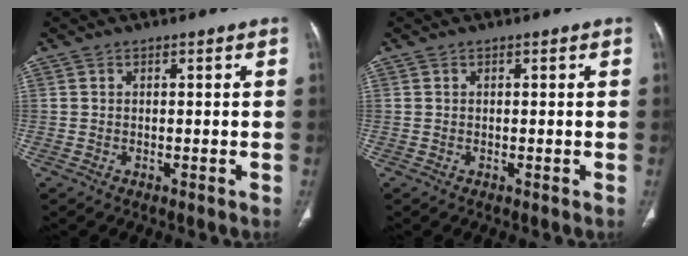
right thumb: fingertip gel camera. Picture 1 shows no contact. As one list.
[{"total": 0.0}]